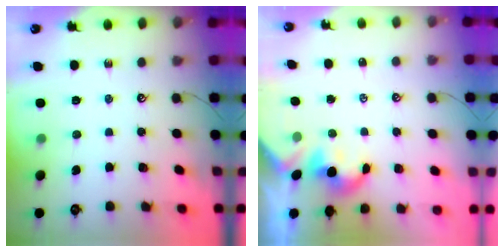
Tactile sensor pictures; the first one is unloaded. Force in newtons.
{"total": 1.5, "press": 1.5, "slide": 0.3}